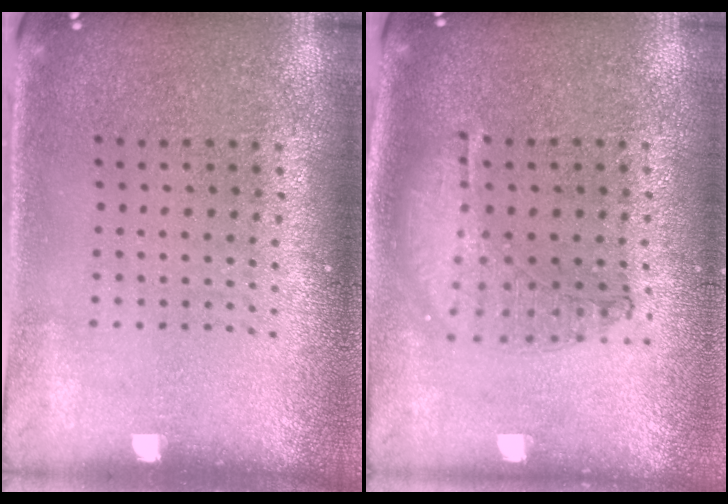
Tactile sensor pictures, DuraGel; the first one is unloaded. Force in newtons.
{"total": 0.9, "press": 0.9, "slide": 0.3}